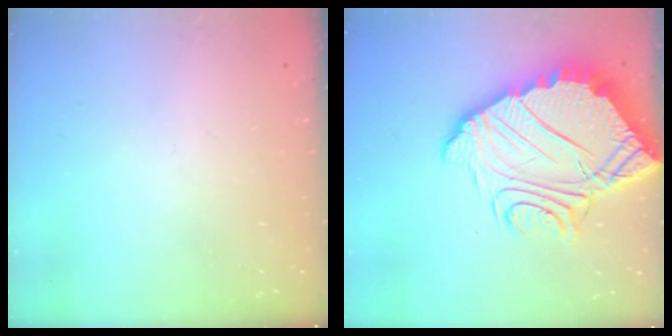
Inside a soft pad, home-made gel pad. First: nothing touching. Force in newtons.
{"total": 18.5, "press": 18.5, "slide": 1.5}